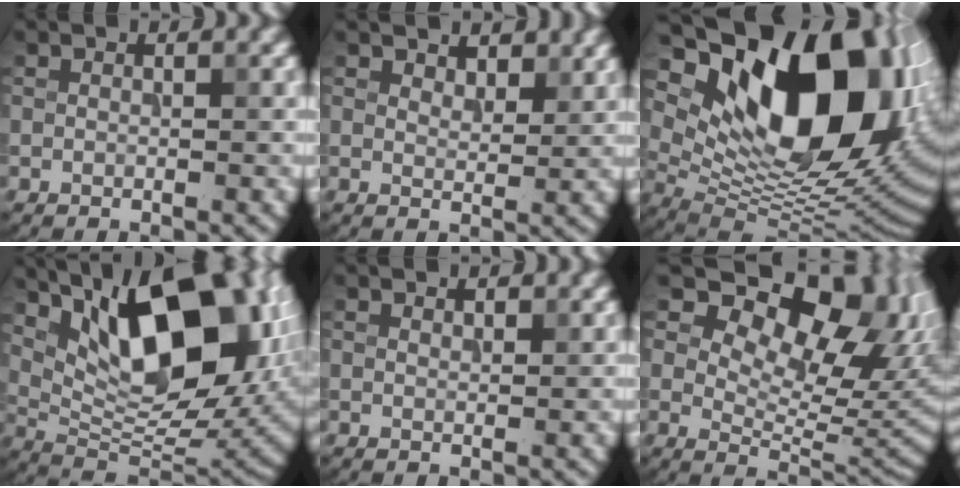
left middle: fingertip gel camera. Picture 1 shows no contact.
{"total": 2.4, "force": [2.1, 0.9, 0.8], "torque": [-0.016, -0.001, 0.026]}
{"total": 19.2, "force": [7.2, 10.3, 14.5], "torque": [-0.228, 0.013, 0.135]}
{"total": 15.7, "force": [6.6, 7.1, 12.4], "torque": [-0.181, 0.001, 0.119]}
{"total": 0.8, "force": [0.8, 0.2, 0.1], "torque": [-0.001, 0.000, 0.015]}
{"total": 12.5, "force": [6.2, 7.0, 8.3], "torque": [-0.109, 0.003, 0.106]}